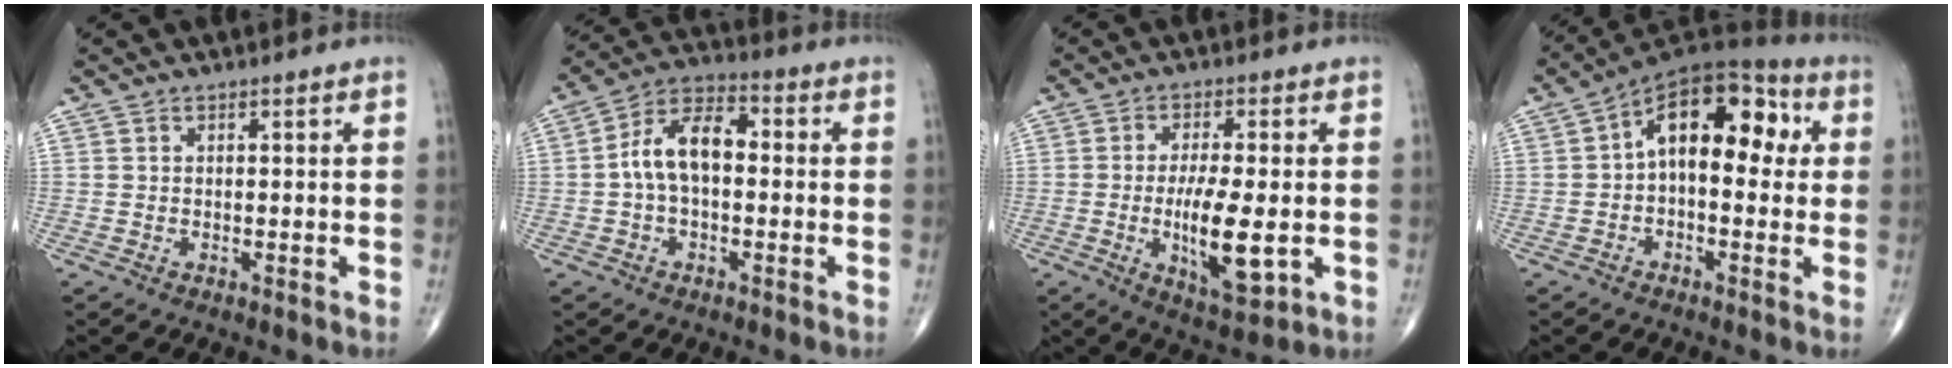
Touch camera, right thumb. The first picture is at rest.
{"total": 10.1, "force": [-0.1, 5.8, 8.2], "torque": [-0.143, 0.036, -0.012]}
{"total": 11.5, "force": [-1.8, 3.8, 10.8], "torque": [-0.183, -0.015, -0.022]}
{"total": 15.0, "force": [2.0, 8.6, 12.2], "torque": [-0.139, 0.045, 0.018]}